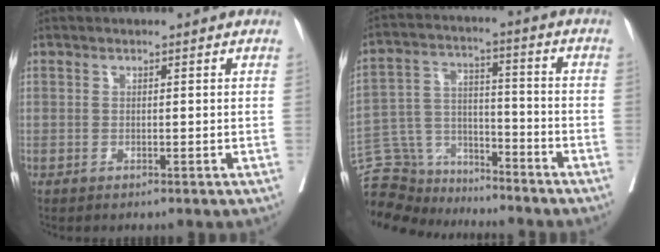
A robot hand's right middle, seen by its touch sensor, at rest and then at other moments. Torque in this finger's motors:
{"motor_torque": [0.94, -1.20, 1.05, 0.21]}